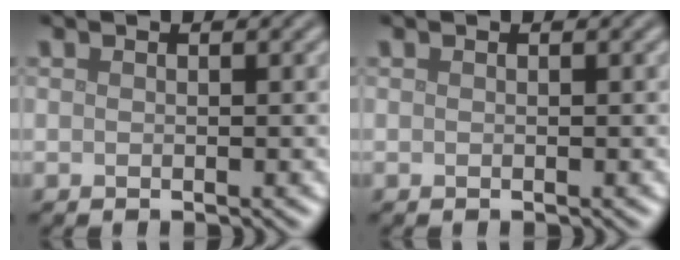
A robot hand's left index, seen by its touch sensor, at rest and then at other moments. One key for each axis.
{"total": 0.0}